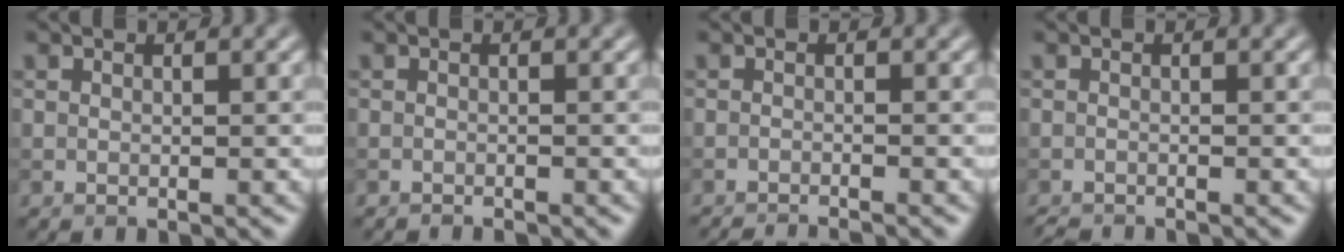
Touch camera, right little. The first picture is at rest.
{"total": 0.6, "force": [-0.6, 0.0, 0.1], "torque": [0.002, -0.001, -0.012]}
{"total": 2.6, "force": [-2.3, 0.2, 1.0], "torque": [-0.013, -0.004, -0.041]}
{"total": 1.2, "force": [-1.2, 0.0, 0.2], "torque": [0.004, -0.006, -0.021]}